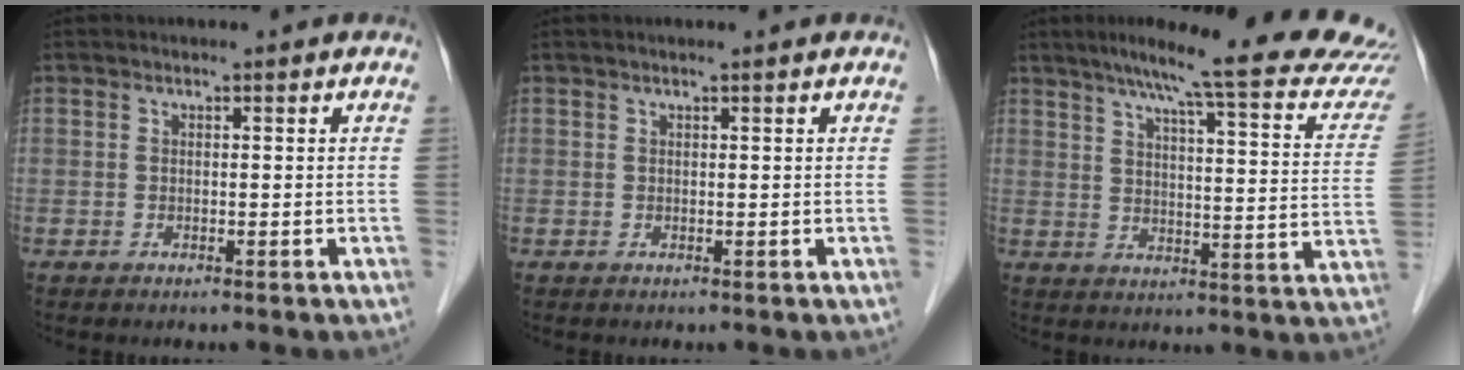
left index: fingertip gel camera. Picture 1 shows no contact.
{"total": 0.9, "force": [0.7, 0.0, 0.5], "torque": [-0.009, 0.009, 0.012]}
{"total": 24.3, "force": [21.2, 1.4, 11.7], "torque": [-0.159, -0.040, 0.257]}